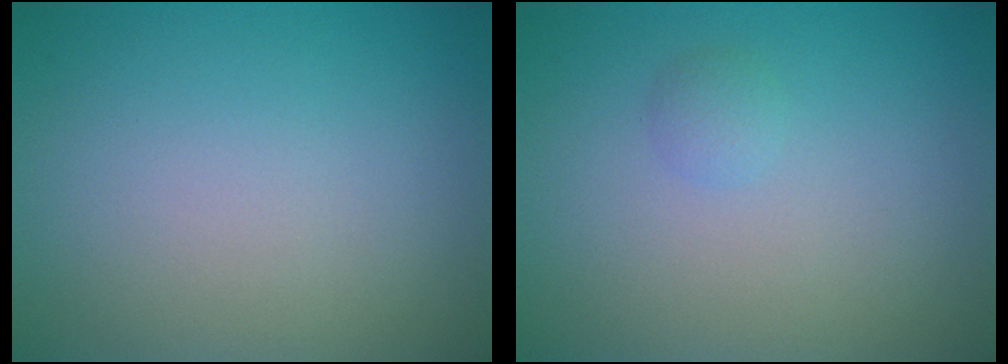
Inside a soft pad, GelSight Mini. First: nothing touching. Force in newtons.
{"total": 0.9, "press": 0.8, "slide": 0.0}